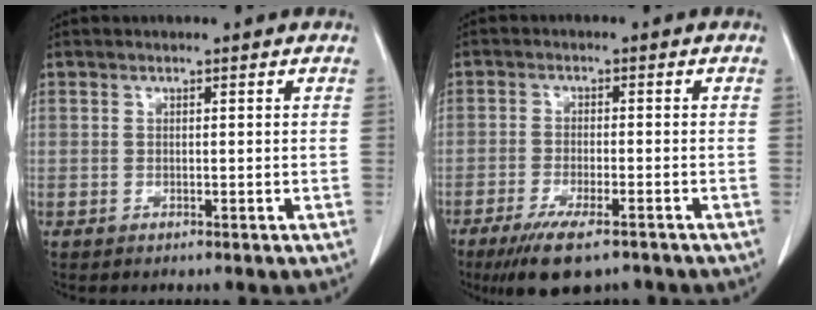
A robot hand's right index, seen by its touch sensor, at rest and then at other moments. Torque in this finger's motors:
{"motor_torque": [0.61, -0.58, 0.22, 0.08]}